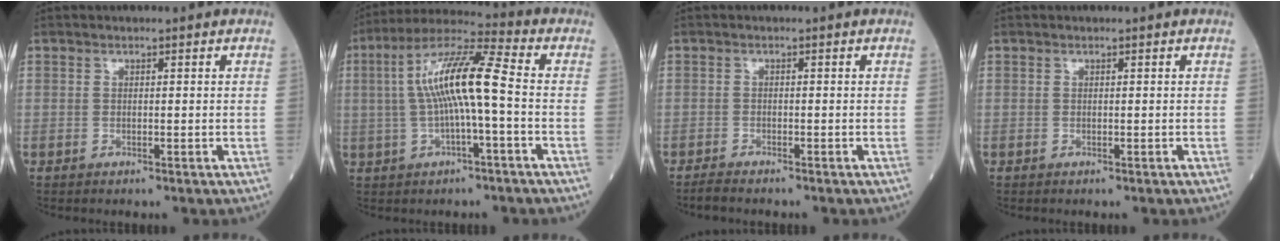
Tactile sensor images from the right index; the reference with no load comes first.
{"total": 11.8, "force": [0.0, 1.0, 11.7], "torque": [-0.223, 0.027, -0.006]}
{"total": 1.9, "force": [-1.8, 0.2, 0.6], "torque": [-0.017, -0.005, -0.032]}
{"total": 0.0}